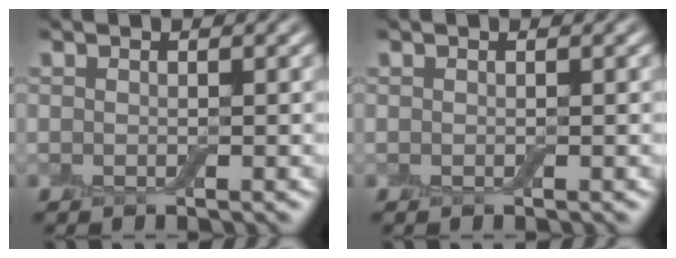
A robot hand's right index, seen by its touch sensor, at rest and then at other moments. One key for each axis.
{"total": 0.0}